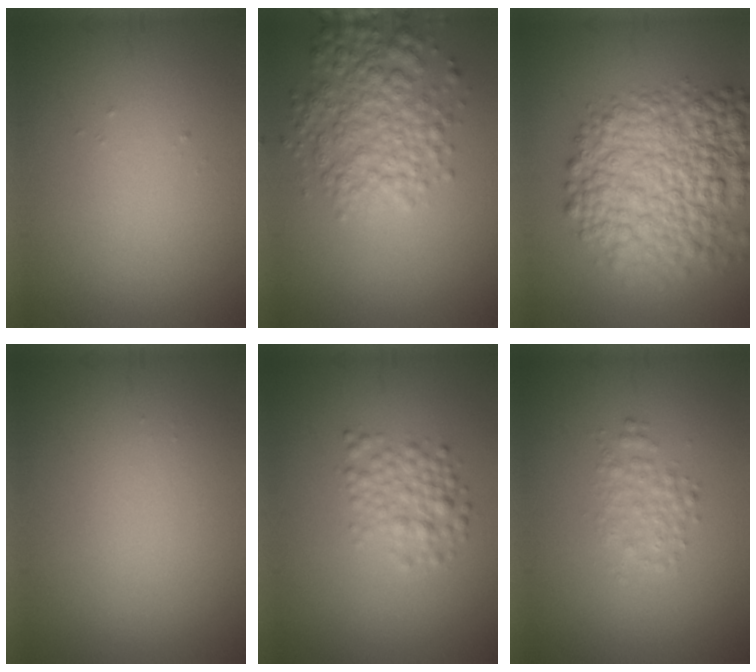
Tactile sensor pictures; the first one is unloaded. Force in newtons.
{"total": 5.5, "press": 5.5, "slide": 0.2}
{"total": 9.8, "press": 9.8, "slide": 0.4}
{"total": 0.0}
{"total": 2.7, "press": 2.7, "slide": 0.1}
{"total": 2.0, "press": 2.0, "slide": 0.0}